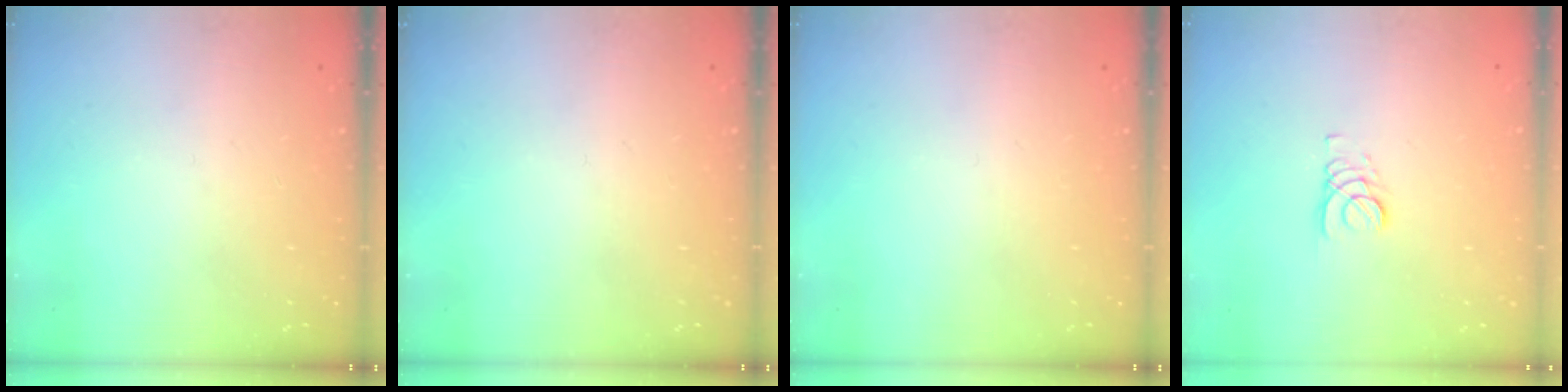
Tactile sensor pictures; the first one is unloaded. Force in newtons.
{"total": 0.0}
{"total": 0.0}
{"total": 2.7, "press": 2.7, "slide": 0.3}